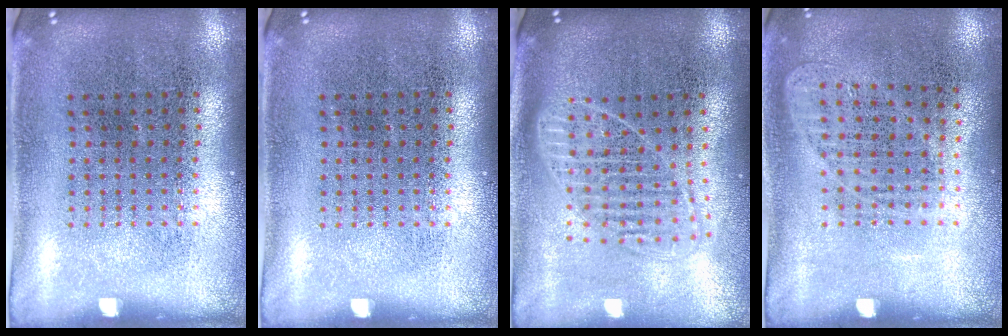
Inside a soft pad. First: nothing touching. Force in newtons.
{"total": 0.0}
{"total": 1.7, "press": 1.4, "slide": 1.0}
{"total": 1.0, "press": 0.9, "slide": 0.4}